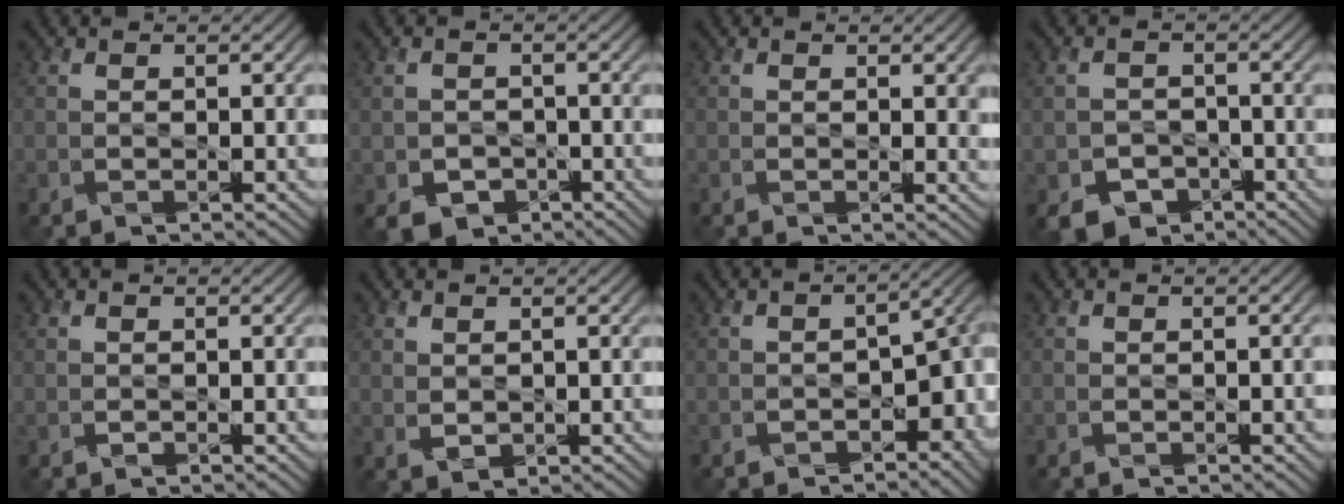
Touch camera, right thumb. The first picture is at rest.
{"total": 3.6, "force": [-1.8, 2.9, 1.1], "torque": [-0.032, -0.016, -0.036]}
{"total": 1.5, "force": [0.6, 0.4, 1.3], "torque": [-0.020, -0.005, 0.014]}
{"total": 4.7, "force": [-2.9, 3.5, 1.3], "torque": [-0.032, -0.013, -0.053]}
{"total": 0.0}
{"total": 1.4, "force": [0.9, 0.8, 0.8], "torque": [-0.020, -0.005, 0.024]}
{"total": 7.8, "force": [-3.1, 4.3, 5.8], "torque": [-0.075, -0.029, -0.040]}
{"total": 0.7, "force": [-0.1, 0.1, 0.7], "torque": [-0.011, 0.004, -0.001]}